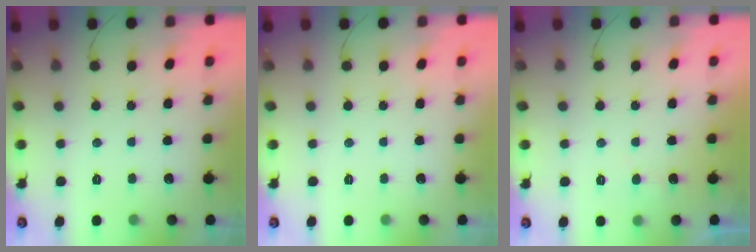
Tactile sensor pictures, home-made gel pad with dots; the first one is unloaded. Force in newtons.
{"total": 0.0}
{"total": 5.0, "press": 5.0, "slide": 0.3}